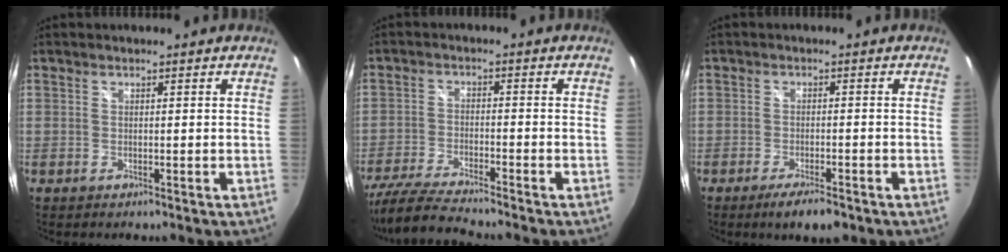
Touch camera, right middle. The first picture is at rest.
{"total": 10.5, "force": [-9.4, 0.5, 4.7], "torque": [-0.119, -0.021, -0.174]}
{"total": 5.2, "force": [-3.7, 1.2, 3.4], "torque": [-0.071, -0.006, -0.060]}